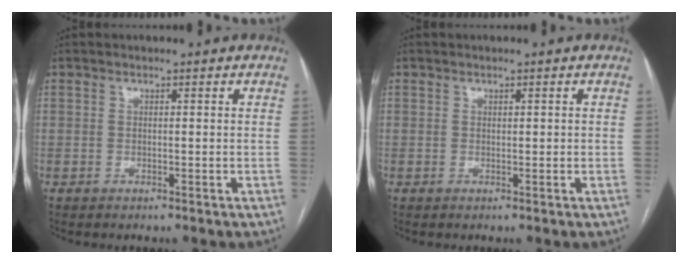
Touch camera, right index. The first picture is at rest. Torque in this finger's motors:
{"motor_torque": [0.03, 0.08, -0.03, 0.00]}